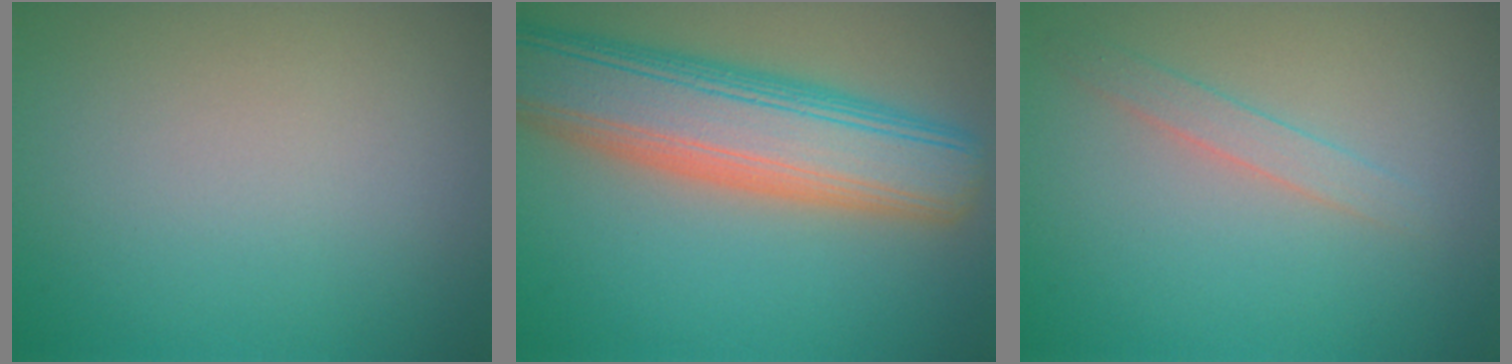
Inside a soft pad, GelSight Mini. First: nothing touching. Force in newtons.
{"total": 10.0, "press": 10.0, "slide": 0.8}
{"total": 1.5, "press": 1.5, "slide": 0.1}